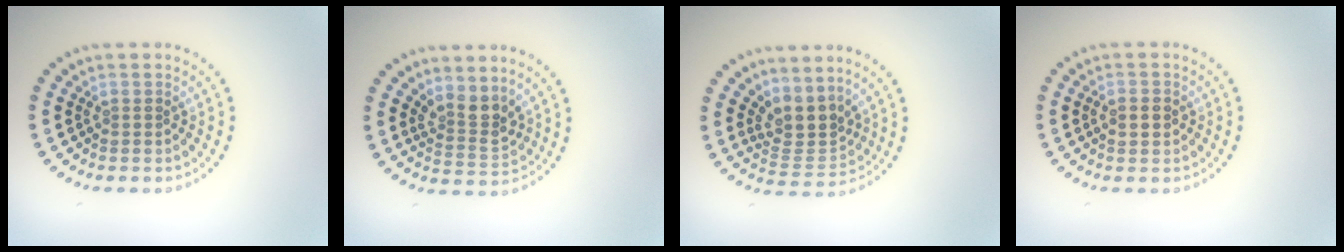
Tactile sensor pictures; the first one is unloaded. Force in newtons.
{"total": 2.7, "press": 2.1, "slide": 1.6}
{"total": 3.3, "press": 2.4, "slide": 2.2}
{"total": 2.2, "press": 2.2, "slide": 0.1}